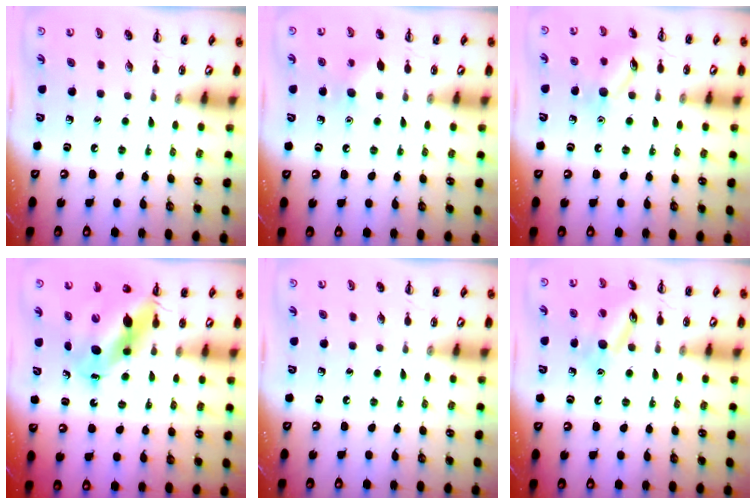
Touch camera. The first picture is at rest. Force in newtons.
{"total": 8.1, "press": 7.9, "slide": 1.7}
{"total": 10.6, "press": 10.6, "slide": 0.4}
{"total": 10.7, "press": 10.3, "slide": 3.0}
{"total": 0.0}
{"total": 13.7, "press": 13.7, "slide": 1.0}